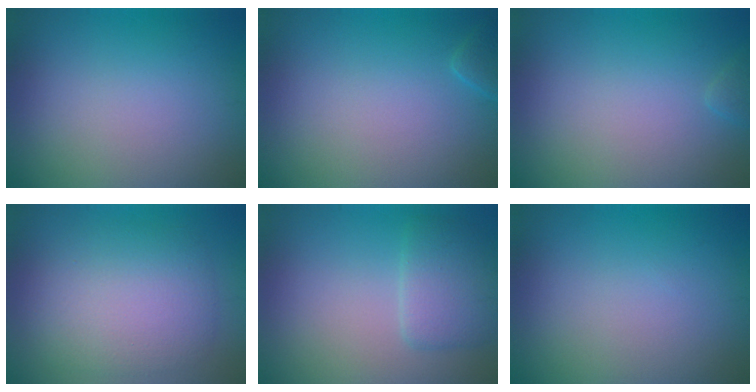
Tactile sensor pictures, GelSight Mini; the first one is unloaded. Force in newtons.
{"total": 1.3, "press": 1.3, "slide": 0.1}
{"total": 0.7, "press": 0.7, "slide": 0.1}
{"total": 6.0, "press": 6.0, "slide": 0.3}
{"total": 3.1, "press": 3.1, "slide": 0.2}
{"total": 0.0}